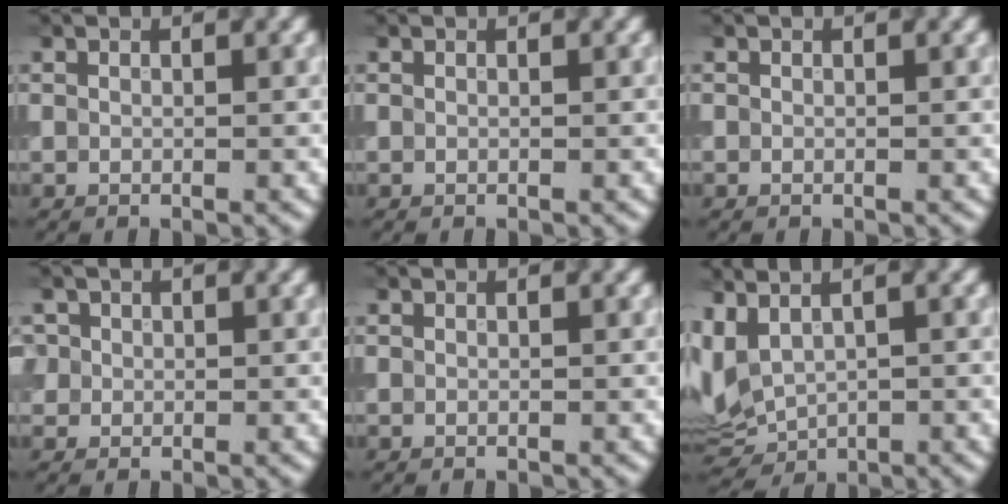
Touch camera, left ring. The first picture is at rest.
{"total": 0.0}
{"total": 0.0}
{"total": 0.6, "force": [0.0, 0.6, -0.2], "torque": [0.005, 0.000, 0.008]}
{"total": 0.0}
{"total": 4.2, "force": [1.0, 2.4, 3.2], "torque": [-0.084, -0.002, 0.034]}